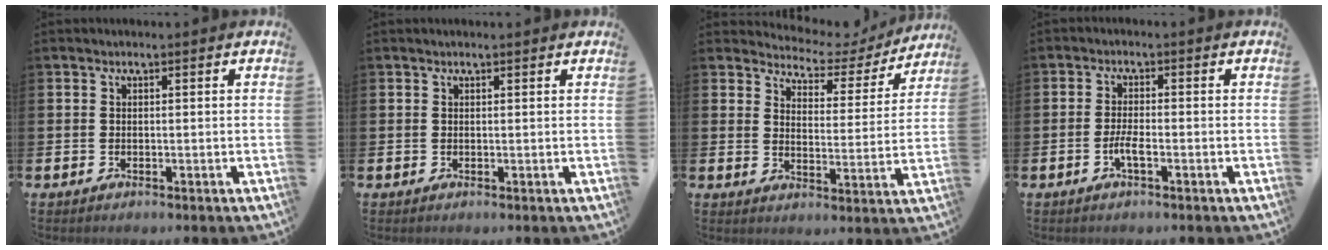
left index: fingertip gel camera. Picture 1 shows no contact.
{"total": 0.0}
{"total": 3.8, "force": [3.5, 1.6, 0.2], "torque": [-0.026, -0.036, 0.050]}
{"total": 2.4, "force": [-1.1, 0.5, 2.1], "torque": [-0.037, 0.002, -0.020]}